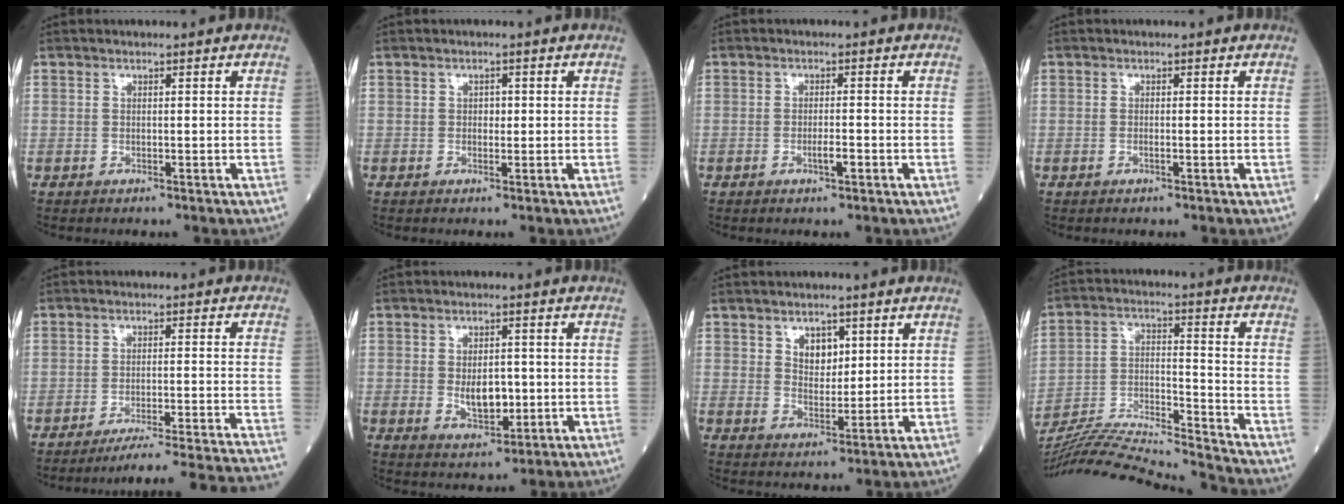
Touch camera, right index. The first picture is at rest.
{"total": 1.1, "force": [0.1, 0.8, 0.7], "torque": [-0.008, 0.002, -0.001]}
{"total": 2.1, "force": [-0.8, 0.3, 1.9], "torque": [-0.032, -0.001, -0.014]}
{"total": 0.6, "force": [-0.2, 0.0, 0.5], "torque": [-0.013, -0.001, -0.004]}
{"total": 20.0, "force": [-18.8, -2.5, 6.4], "torque": [-0.037, -0.031, -0.245]}
{"total": 5.7, "force": [-0.5, 3.0, 4.8], "torque": [-0.080, -0.006, 0.000]}
{"total": 4.0, "force": [1.8, 2.5, 2.5], "torque": [-0.039, 0.001, 0.034]}
{"total": 19.4, "force": [-18.4, -1.9, 5.7], "torque": [-0.113, -0.008, -0.308]}